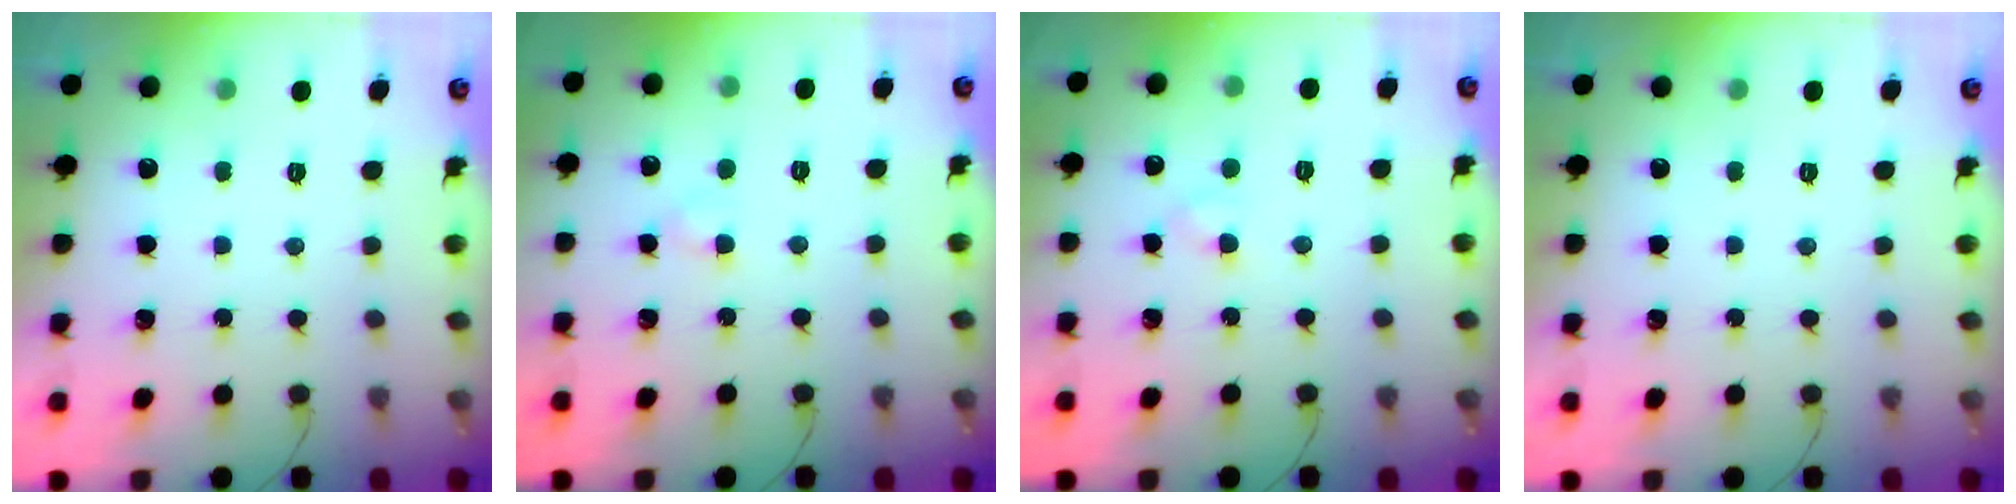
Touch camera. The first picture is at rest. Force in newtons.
{"total": 2.6, "press": 2.3, "slide": 1.0}
{"total": 2.2, "press": 2.0, "slide": 0.8}
{"total": 0.0}